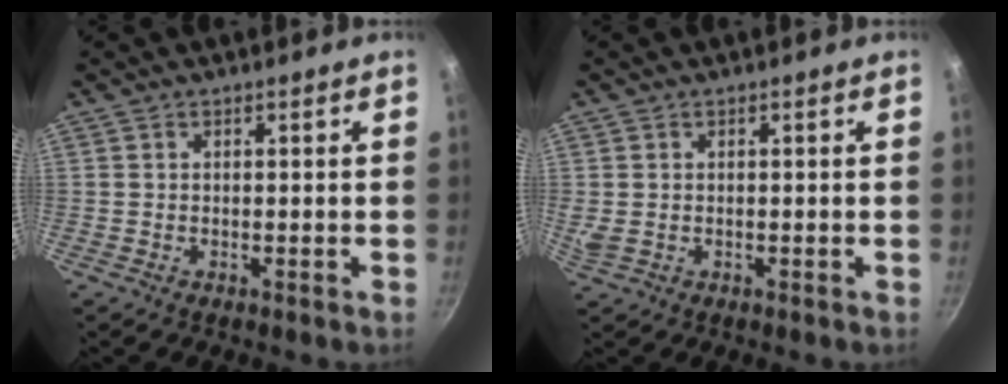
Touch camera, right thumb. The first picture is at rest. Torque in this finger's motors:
{"motor_torque": [-0.62, 0.45, -0.07, -0.25, 0.20]}